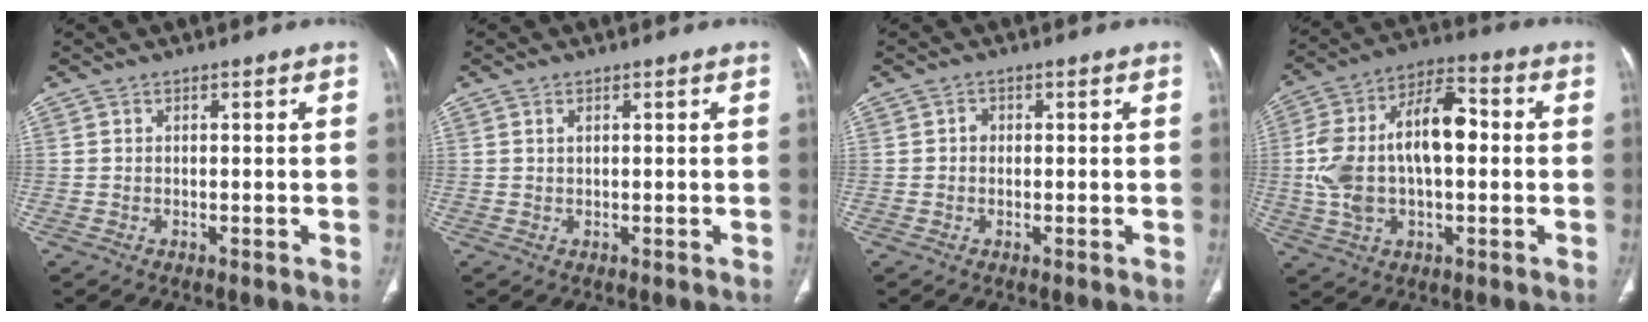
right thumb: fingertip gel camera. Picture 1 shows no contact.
{"total": 0.8, "force": [0.4, 0.4, 0.6], "torque": [-0.013, 0.002, 0.008]}
{"total": 1.2, "force": [0.0, 1.0, 0.5], "torque": [-0.002, 0.004, -0.003]}
{"total": 18.4, "force": [0.6, 9.9, 15.6], "torque": [-0.289, 0.040, 0.007]}